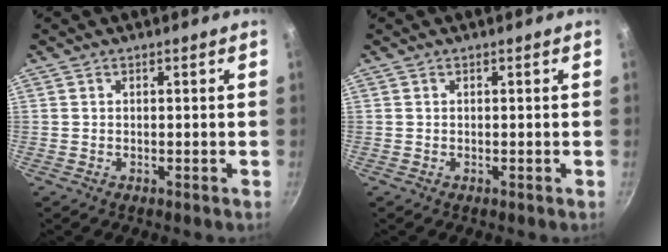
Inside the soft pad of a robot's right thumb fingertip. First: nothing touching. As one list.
[{"total": 0.0}]